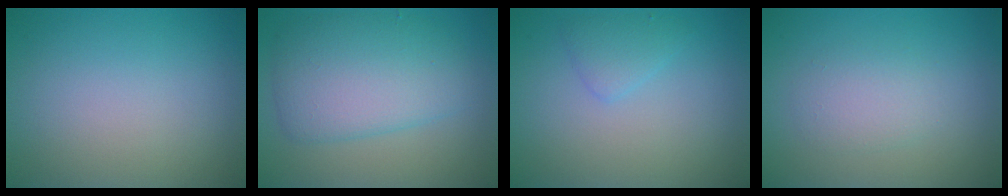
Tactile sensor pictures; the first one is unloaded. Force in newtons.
{"total": 6.0, "press": 6.0, "slide": 0.1}
{"total": 1.6, "press": 1.6, "slide": 0.1}
{"total": 2.0, "press": 2.0, "slide": 0.0}